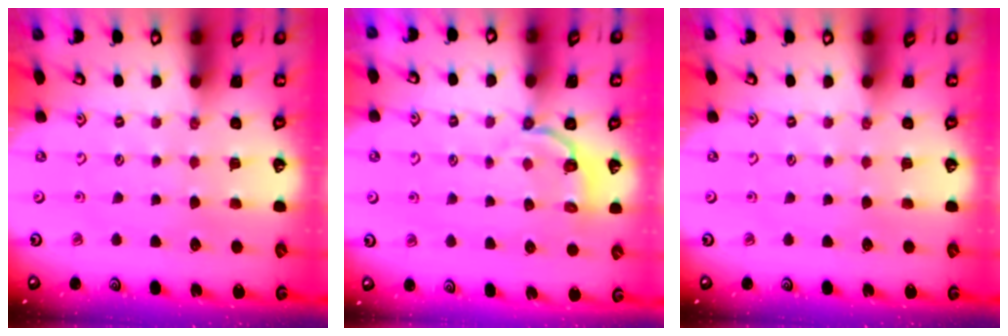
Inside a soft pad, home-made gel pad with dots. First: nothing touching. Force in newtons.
{"total": 3.3, "press": 2.2, "slide": 2.5}
{"total": 0.0}